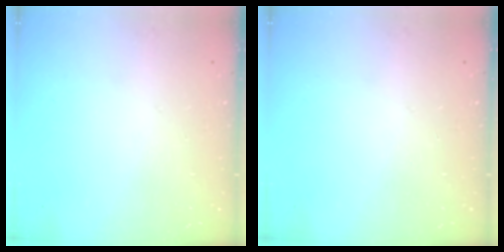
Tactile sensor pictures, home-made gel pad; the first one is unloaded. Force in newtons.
{"total": 0.0}